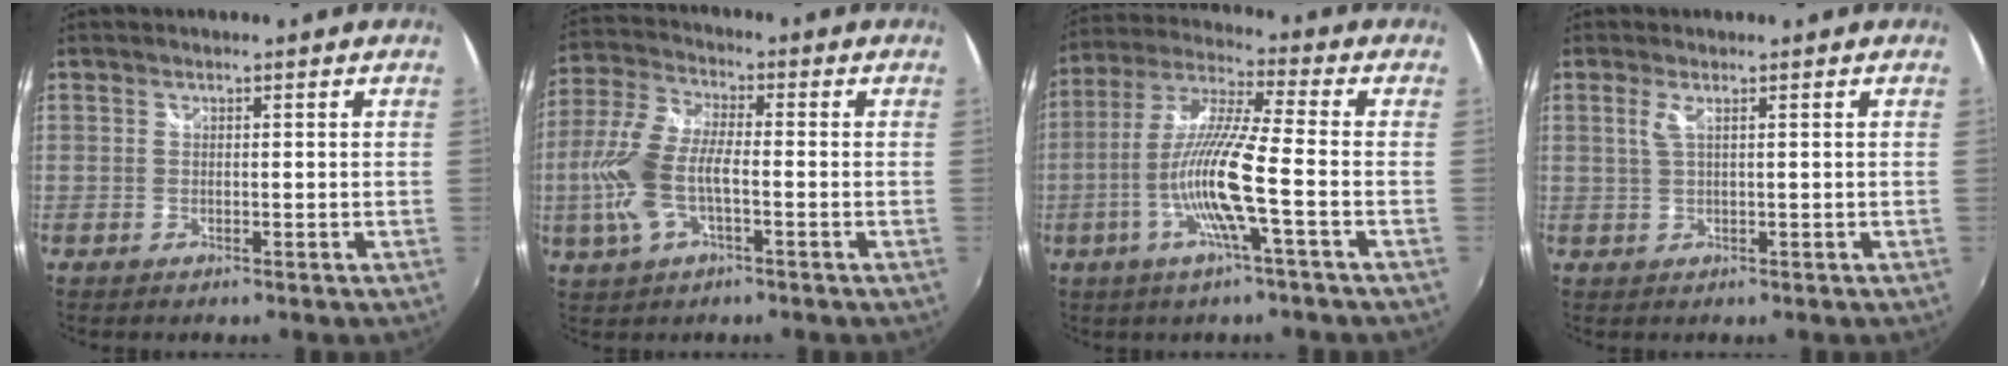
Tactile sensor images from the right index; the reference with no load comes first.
{"total": 11.5, "force": [-2.7, 4.6, 10.2], "torque": [-0.231, 0.002, -0.055]}
{"total": 12.9, "force": [-4.3, 0.0, 12.2], "torque": [-0.238, -0.005, -0.083]}
{"total": 1.7, "force": [0.4, -0.2, 1.6], "torque": [-0.031, 0.000, 0.008]}